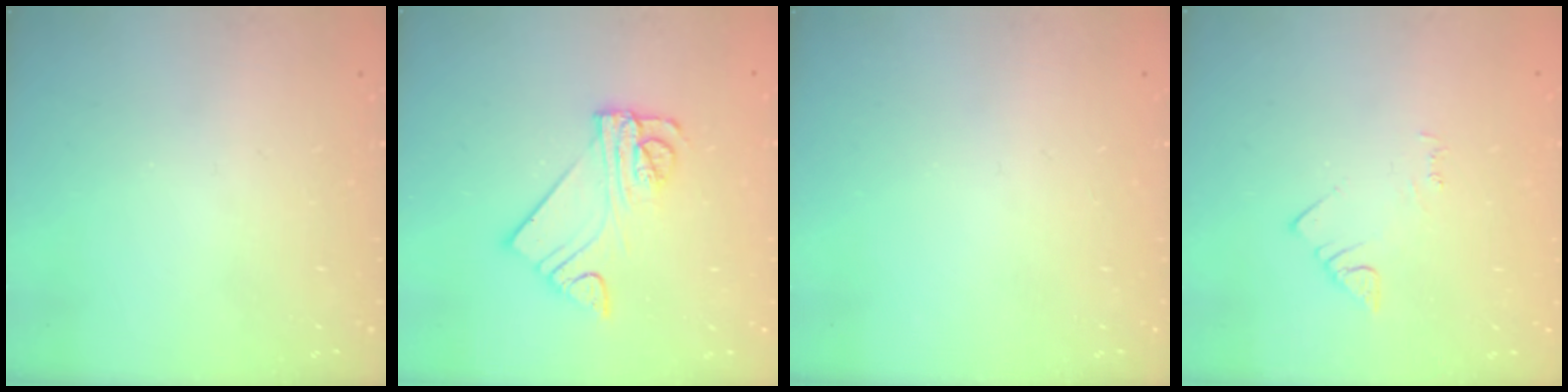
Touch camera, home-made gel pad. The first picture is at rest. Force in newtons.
{"total": 9.3, "press": 9.3, "slide": 0.9}
{"total": 0.0}
{"total": 2.5, "press": 2.5, "slide": 0.4}